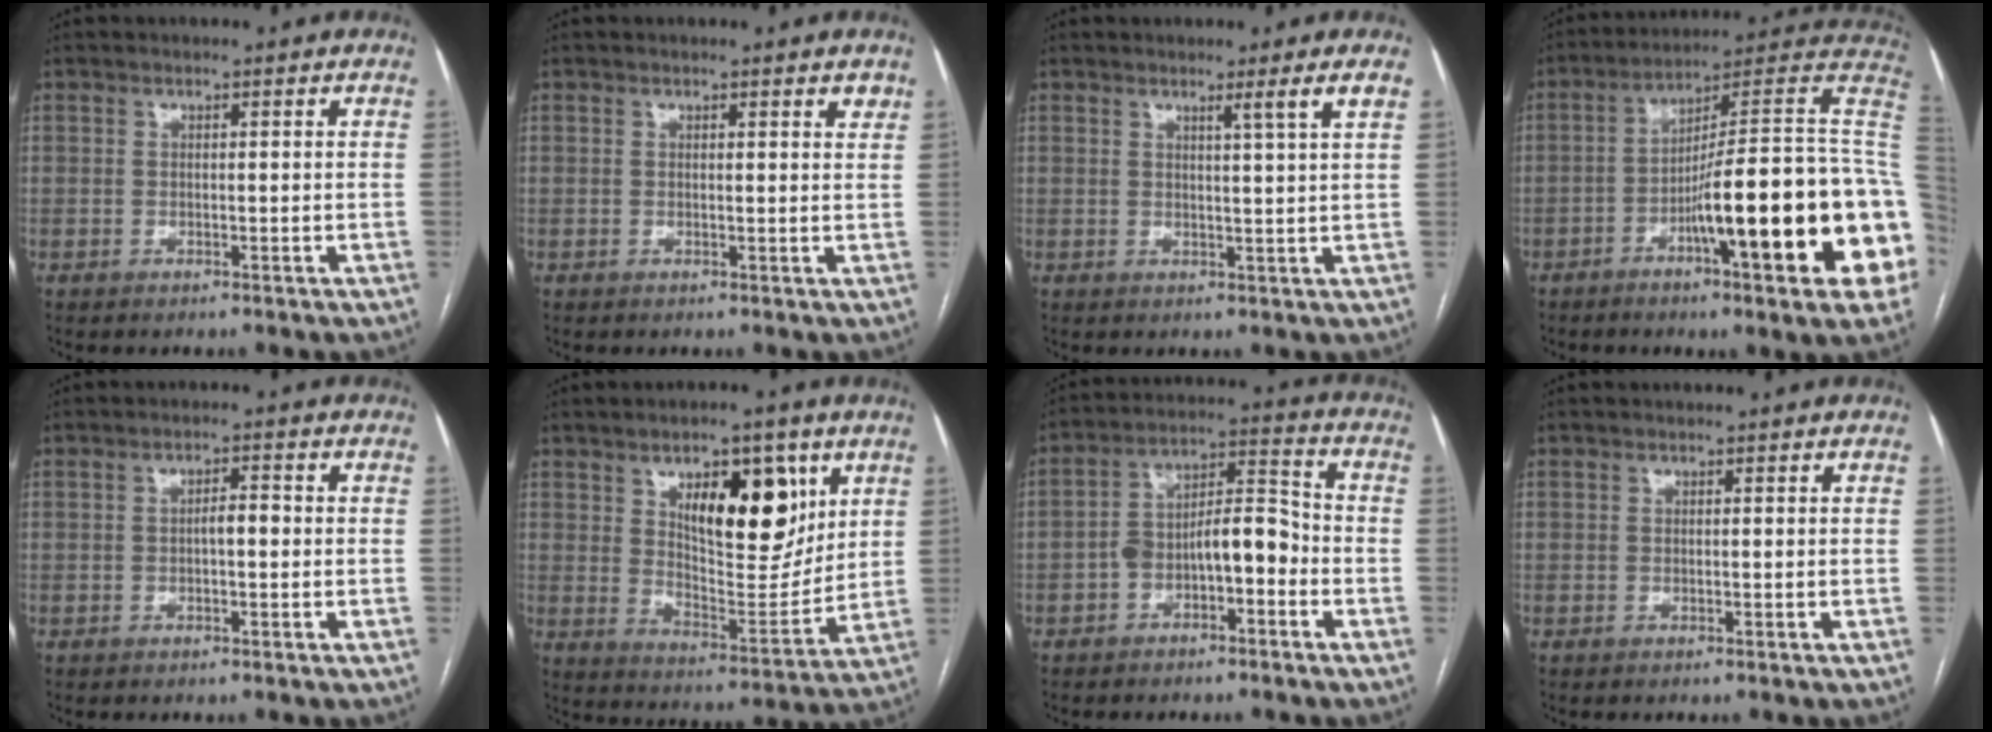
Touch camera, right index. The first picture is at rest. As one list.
[{"total": 1.7, "force": [1.4, 0.3, 0.9], "torque": [-0.013, -0.005, 0.011]}, {"total": 2.9, "force": [1.7, -1.2, 2.0], "torque": [-0.035, -0.015, 0.032]}, {"total": 24.6, "force": [-5.9, 1.5, 23.9], "torque": [-0.253, 0.012, -0.092]}, {"total": 2.2, "force": [-0.2, 0.7, 2.1], "torque": [-0.032, 0.006, -0.005]}, {"total": 14.7, "force": [6.5, 5.6, 12.0], "torque": [-0.173, -0.003, 0.112]}, {"total": 8.6, "force": [-3.1, 3.5, 7.2], "torque": [-0.125, 0.040, -0.050]}, {"total": 0.0}]